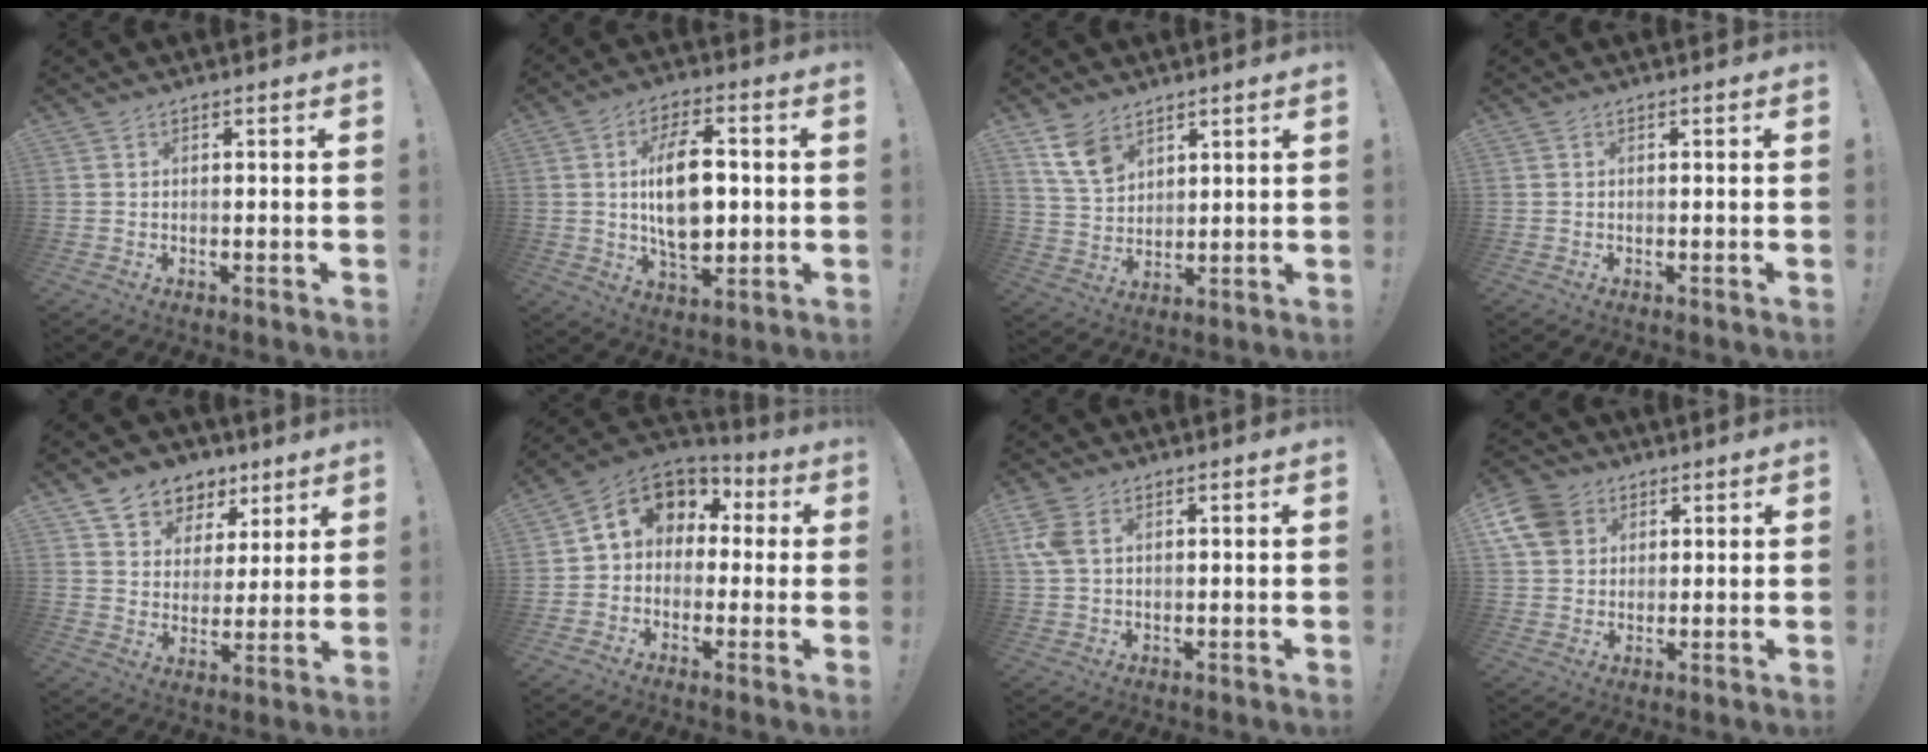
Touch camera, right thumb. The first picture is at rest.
{"total": 15.5, "force": [0.4, 8.5, 12.9], "torque": [-0.223, 0.001, 0.003]}
{"total": 9.5, "force": [6.2, 5.8, 4.3], "torque": [-0.074, -0.030, 0.122]}
{"total": 0.0}
{"total": 8.1, "force": [5.2, 6.1, 1.0], "torque": [-0.012, -0.045, 0.104]}
{"total": 8.4, "force": [1.6, 7.2, 4.0], "torque": [-0.057, -0.002, 0.035]}
{"total": 5.4, "force": [1.8, 3.5, 3.7], "torque": [-0.082, 0.001, 0.035]}
{"total": 9.8, "force": [3.9, 8.1, 4.1], "torque": [-0.080, -0.018, 0.079]}